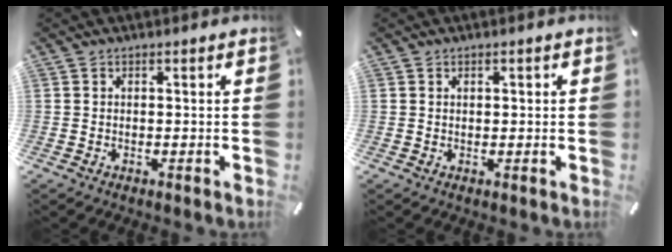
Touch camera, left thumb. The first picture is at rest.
{"total": 0.5, "force": [0.2, 0.3, 0.3], "torque": [-0.007, 0.002, 0.004]}